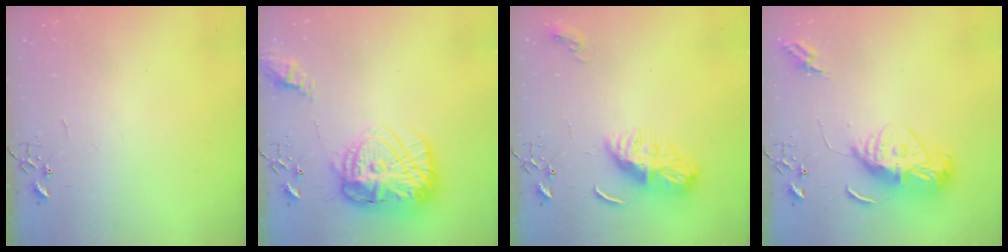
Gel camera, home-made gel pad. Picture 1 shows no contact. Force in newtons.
{"total": 22.9, "press": 22.7, "slide": 2.3}
{"total": 9.4, "press": 9.3, "slide": 0.9}
{"total": 12.7, "press": 12.7, "slide": 1.2}